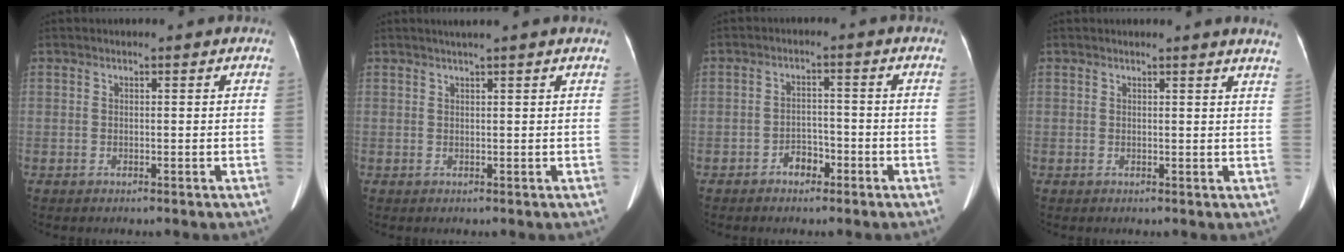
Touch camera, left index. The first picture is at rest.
{"total": 2.9, "force": [2.4, -0.6, 1.6], "torque": [-0.019, 0.017, 0.036]}
{"total": 3.1, "force": [-2.2, 1.8, 1.3], "torque": [-0.020, 0.004, -0.035]}
{"total": 4.9, "force": [4.7, -0.3, 1.4], "torque": [-0.013, -0.019, 0.024]}